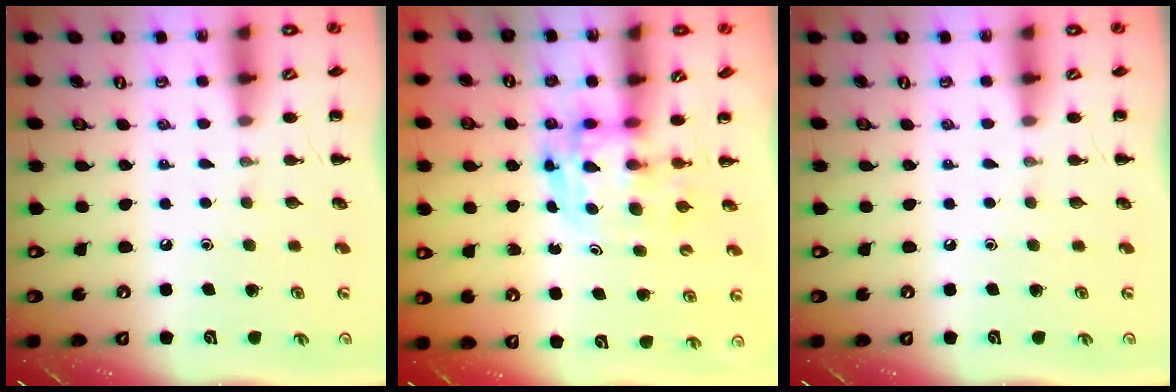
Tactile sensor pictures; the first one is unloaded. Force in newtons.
{"total": 3.6, "press": 3.6, "slide": 0.6}
{"total": 0.0}